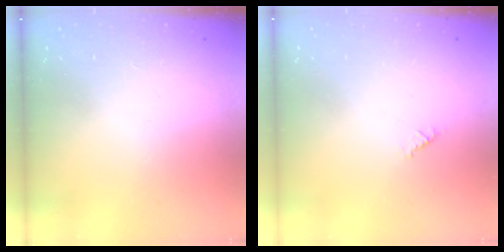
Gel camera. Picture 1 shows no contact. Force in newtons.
{"total": 0.6, "press": 0.6, "slide": 0.2}